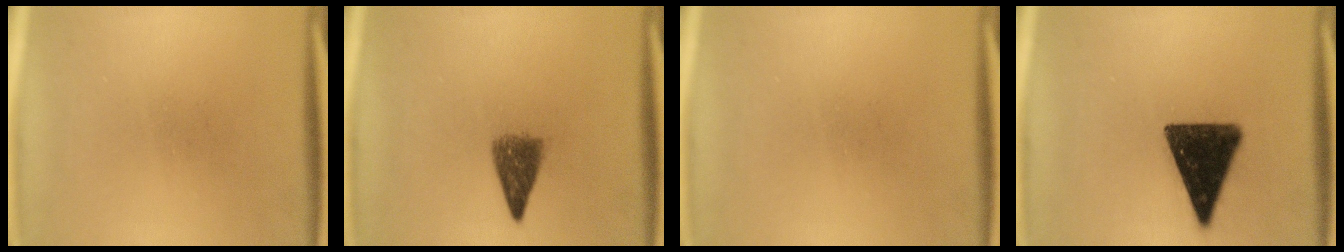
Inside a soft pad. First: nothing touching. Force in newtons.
{"total": 4.2}
{"total": 0.0}
{"total": 14.3}